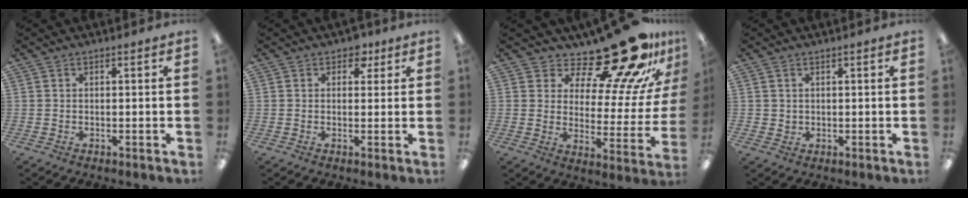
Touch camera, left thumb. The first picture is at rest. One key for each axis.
{"total": 3.3, "fx": 1.7, "fy": 2.3, "fz": 1.5, "tx": -0.008, "ty": -0.003, "tz": 0.026}
{"total": 22.1, "fx": 17.6, "fy": 6.3, "fz": 11.9, "tx": -0.171, "ty": -0.131, "tz": 0.288}
{"total": 1.7, "fx": 0.9, "fy": 1.4, "fz": 0.0, "tx": -0.002, "ty": 0.001, "tz": 0.015}